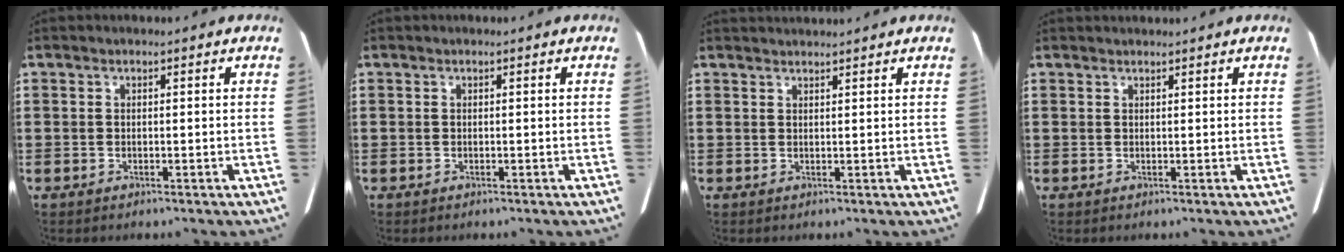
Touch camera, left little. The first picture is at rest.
{"total": 0.0}
{"total": 1.3, "force": [1.3, 0.0, 0.2], "torque": [0.004, -0.002, 0.023]}
{"total": 0.7, "force": [0.7, 0.0, 0.1], "torque": [-0.003, 0.001, 0.014]}